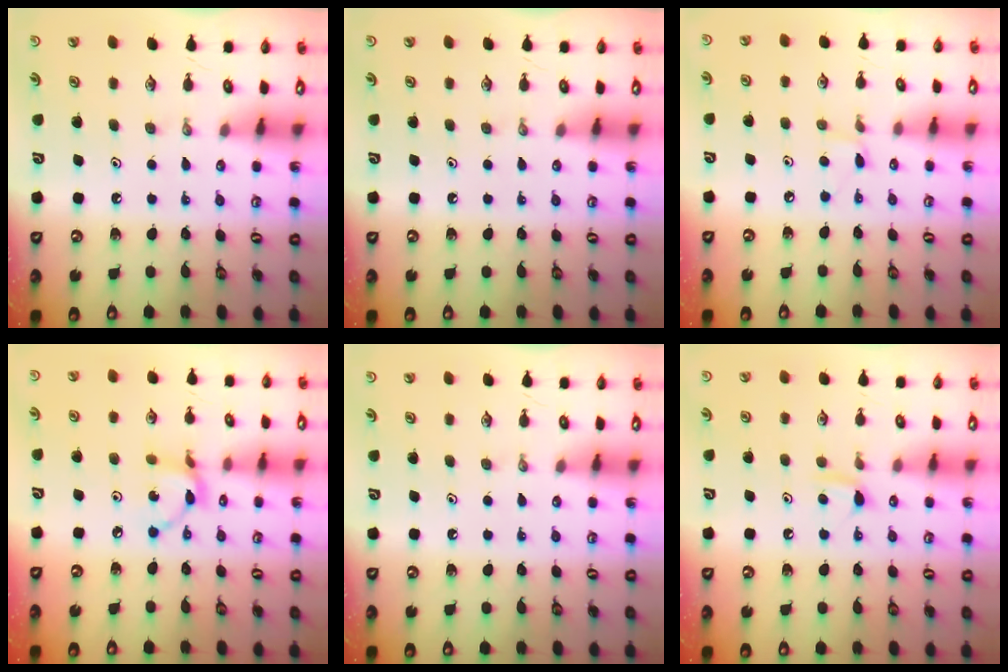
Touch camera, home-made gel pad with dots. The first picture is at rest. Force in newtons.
{"total": 0.0}
{"total": 4.8, "press": 4.7, "slide": 0.6}
{"total": 6.2, "press": 6.2, "slide": 0.6}
{"total": 0.0}
{"total": 4.2, "press": 4.2, "slide": 0.6}